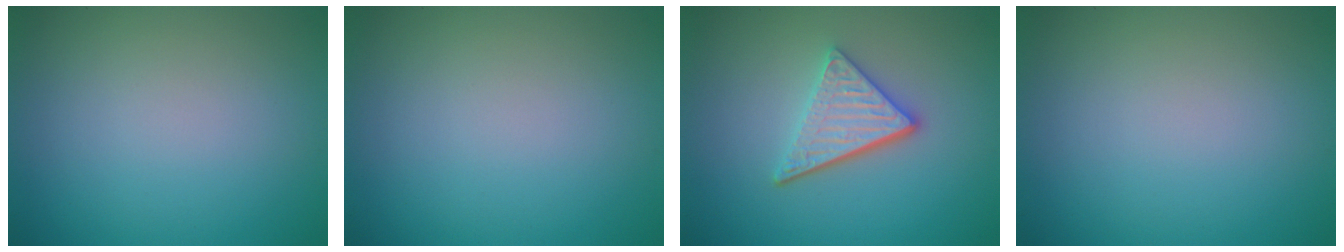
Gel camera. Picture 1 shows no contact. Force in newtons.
{"total": 0.0}
{"total": 3.9, "press": 3.1, "slide": 2.4}
{"total": 0.0}